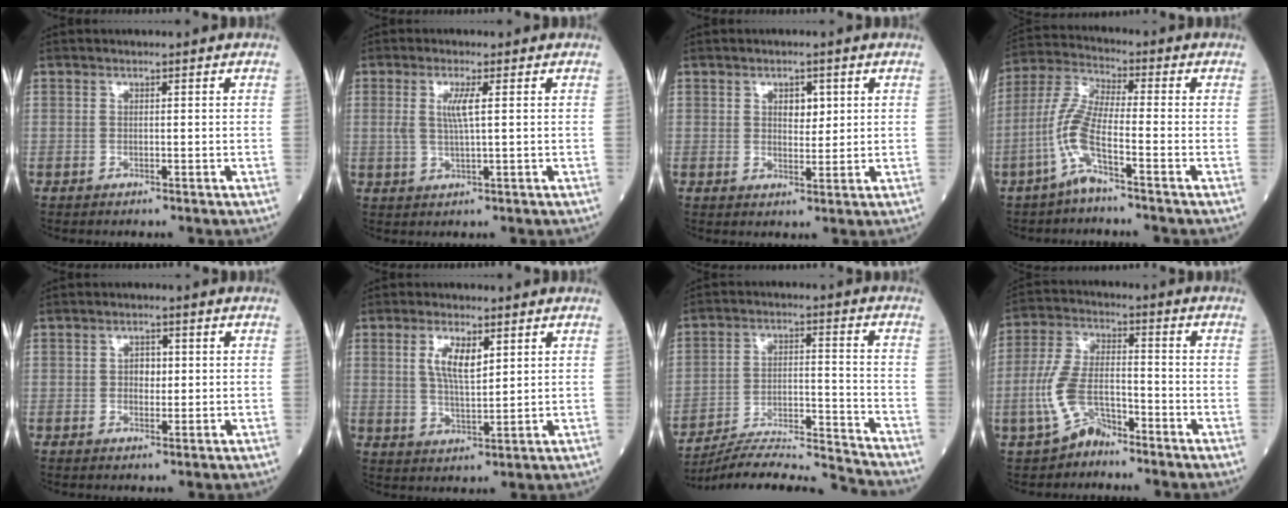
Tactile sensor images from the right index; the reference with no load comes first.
{"total": 3.7, "force": [0.8, 0.1, 3.6], "torque": [-0.078, -0.001, 0.016]}
{"total": 3.0, "force": [1.1, 1.7, 2.1], "torque": [-0.026, 0.000, 0.016]}
{"total": 7.7, "force": [-3.7, 0.8, 6.8], "torque": [-0.157, 0.006, -0.081]}
{"total": 2.3, "force": [0.2, 1.6, 1.7], "torque": [-0.023, 0.002, 0.003]}
{"total": 5.7, "force": [2.2, 1.7, 4.9], "torque": [-0.097, 0.001, 0.044]}
{"total": 15.1, "force": [-14.7, -1.6, 2.9], "torque": [-0.046, 0.015, -0.241]}
{"total": 7.7, "force": [-4.3, 3.8, 5.1], "torque": [-0.127, 0.010, -0.089]}